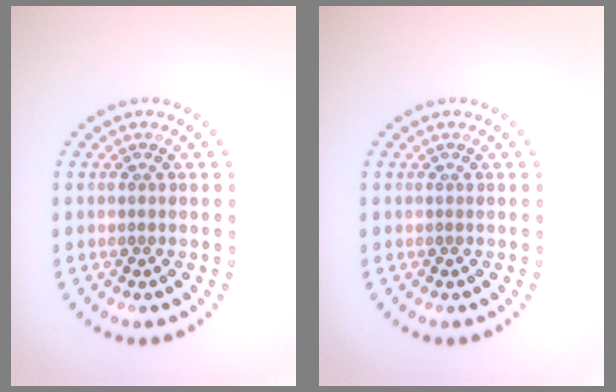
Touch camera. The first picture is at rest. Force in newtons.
{"total": 0.0}